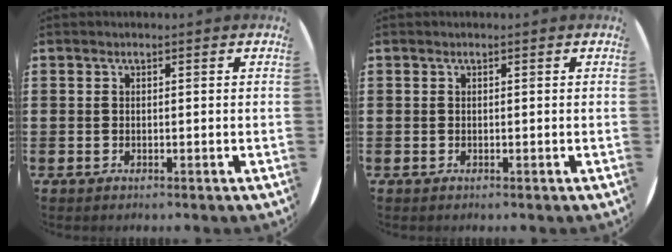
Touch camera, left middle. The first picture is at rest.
{"total": 0.0}